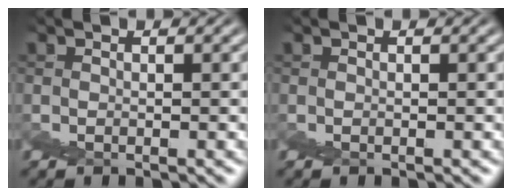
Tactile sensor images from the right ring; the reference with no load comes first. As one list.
[{"total": 0.0}]